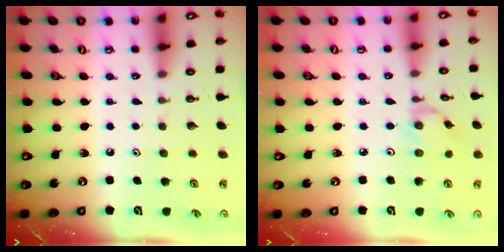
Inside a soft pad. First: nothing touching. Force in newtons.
{"total": 1.3, "press": 1.2, "slide": 0.4}